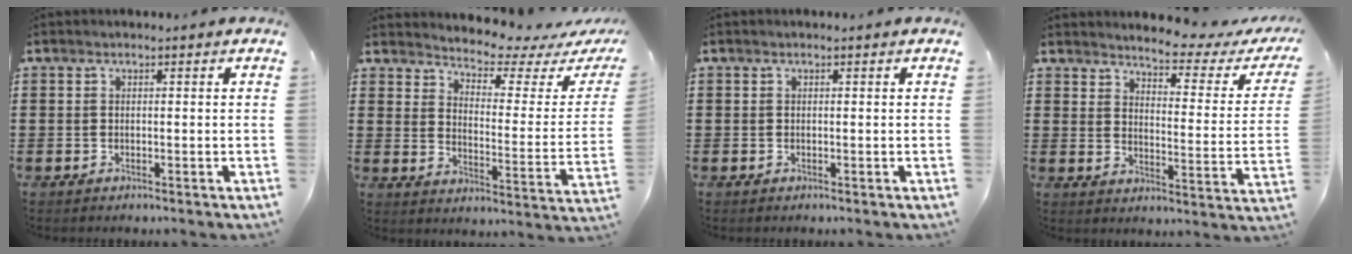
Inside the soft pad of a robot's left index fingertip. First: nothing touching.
{"total": 4.0, "force": [3.9, 0.2, 1.0], "torque": [-0.039, -0.039, 0.058]}
{"total": 0.0}
{"total": 3.8, "force": [3.6, -0.3, 1.4], "torque": [-0.040, -0.031, 0.053]}